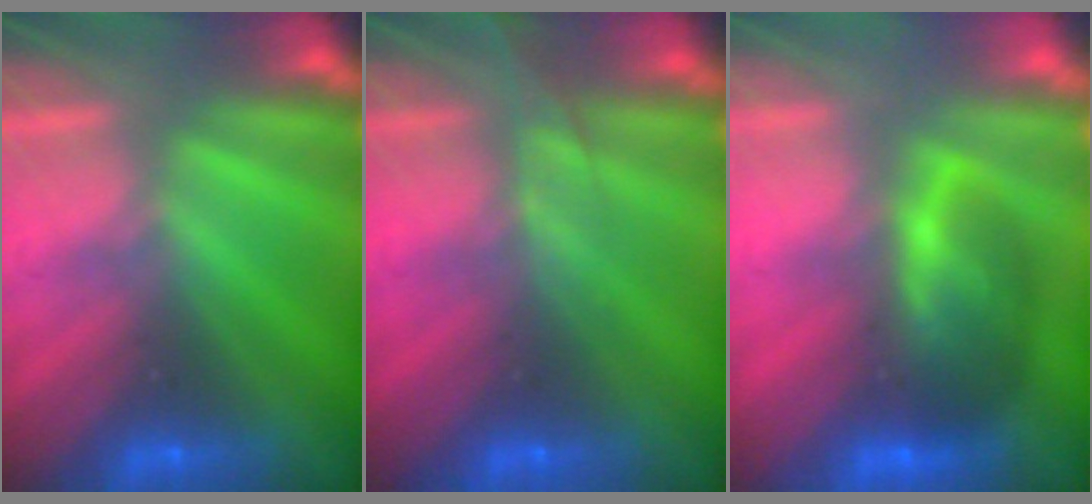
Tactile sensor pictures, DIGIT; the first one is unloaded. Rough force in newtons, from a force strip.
{"total": 2.6}
{"total": 7.4}